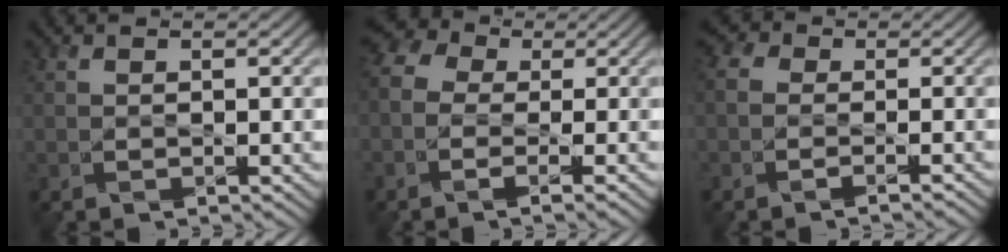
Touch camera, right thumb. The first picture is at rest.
{"total": 7.5, "force": [-1.6, 4.8, 5.6], "torque": [-0.133, 0.002, -0.032]}
{"total": 3.3, "force": [-1.2, 2.4, 2.0], "torque": [-0.031, 0.003, -0.033]}